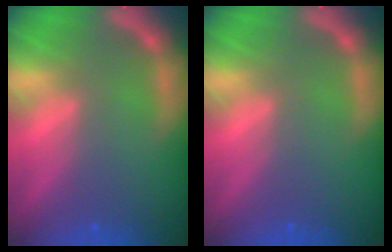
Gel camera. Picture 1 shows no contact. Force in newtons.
{"total": 0.0}